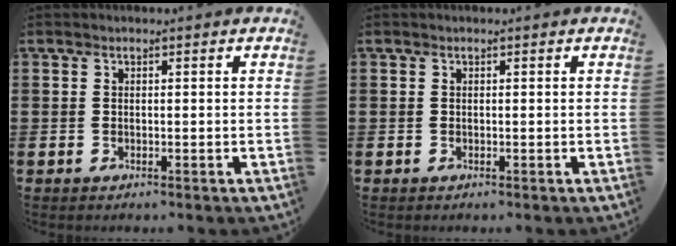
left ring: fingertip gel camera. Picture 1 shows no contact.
{"total": 0.0}